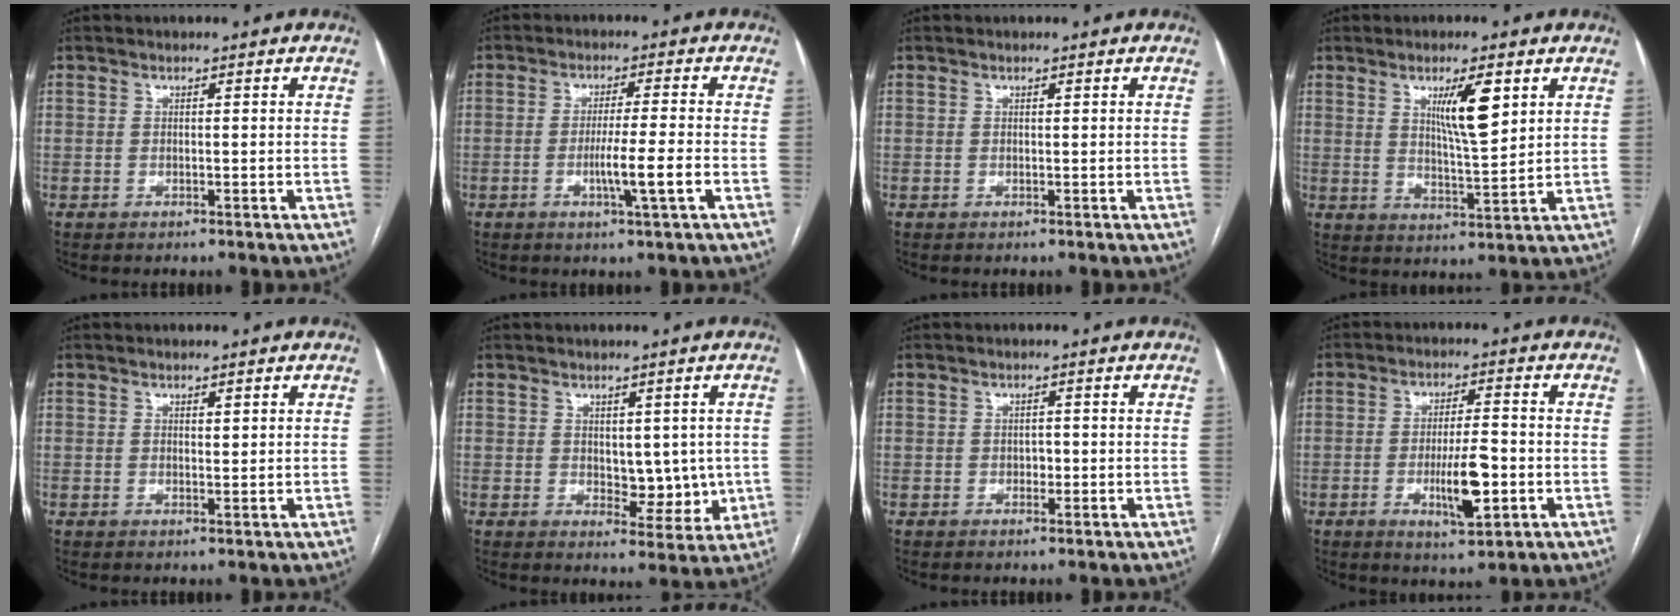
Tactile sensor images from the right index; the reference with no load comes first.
{"total": 5.9, "force": [-1.8, -0.7, 5.6], "torque": [-0.096, -0.011, -0.032]}
{"total": 0.0}
{"total": 7.6, "force": [3.2, 1.0, 6.9], "torque": [-0.118, -0.007, 0.056]}
{"total": 0.8, "force": [0.5, 0.3, 0.6], "torque": [-0.010, -0.003, 0.008]}
{"total": 5.8, "force": [0.2, 3.5, 4.6], "torque": [-0.048, -0.003, 0.015]}
{"total": 1.0, "force": [-0.2, 0.7, 0.6], "torque": [-0.007, 0.003, -0.003]}
{"total": 7.9, "force": [-2.2, 1.5, 7.4], "torque": [-0.127, -0.008, -0.033]}